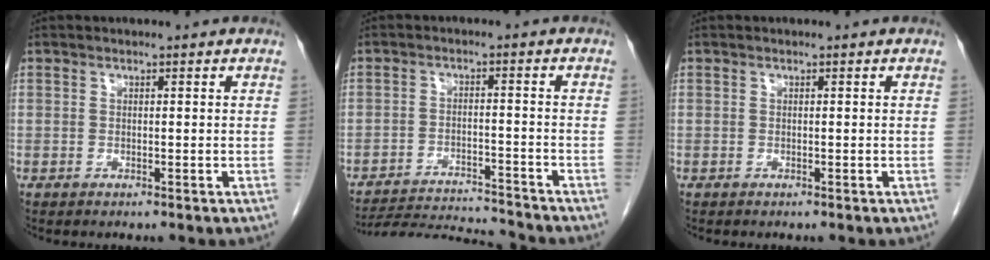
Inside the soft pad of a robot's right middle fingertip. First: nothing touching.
{"total": 11.5, "force": [-11.3, -0.8, 1.6], "torque": [-0.026, -0.008, -0.181]}
{"total": 0.0}